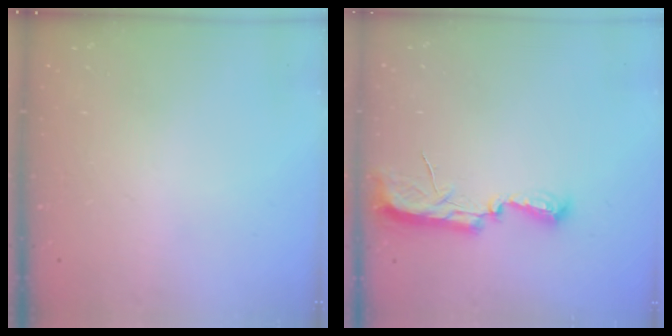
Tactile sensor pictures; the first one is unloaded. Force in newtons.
{"total": 8.9, "press": 8.5, "slide": 2.4}